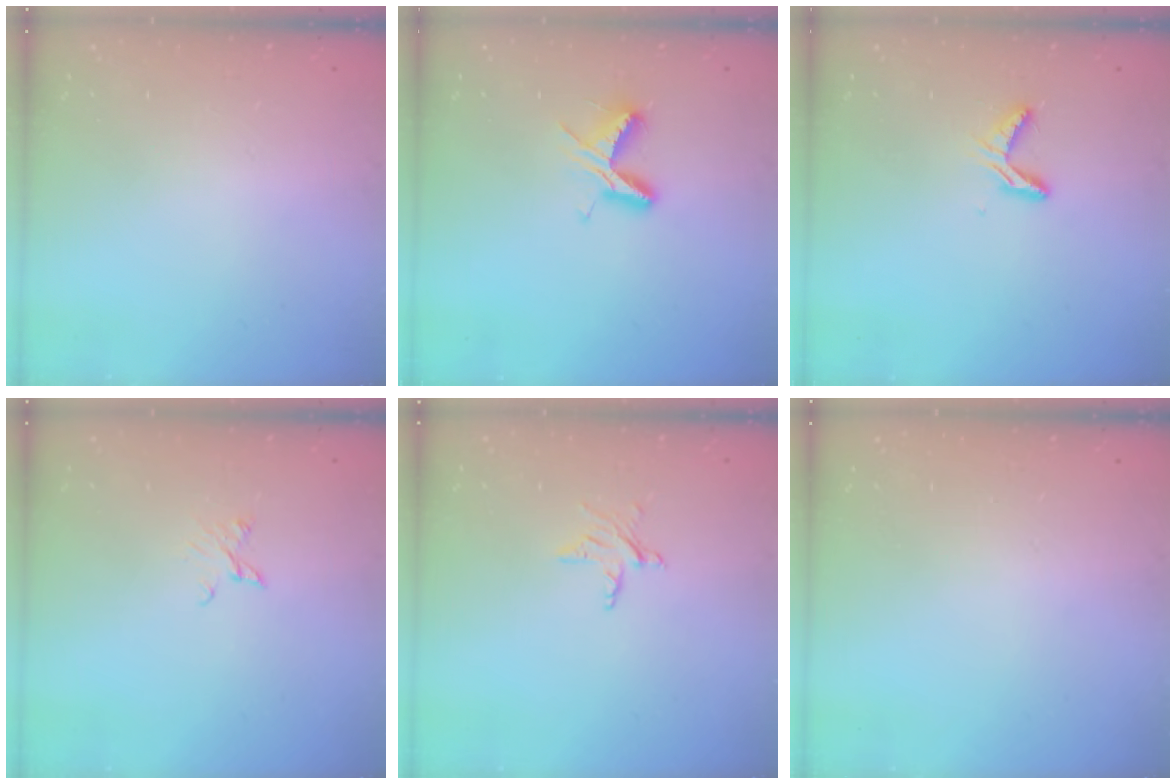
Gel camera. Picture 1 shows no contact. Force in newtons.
{"total": 5.9, "press": 5.9, "slide": 0.5}
{"total": 5.2, "press": 5.2, "slide": 0.4}
{"total": 2.5, "press": 2.5, "slide": 0.3}
{"total": 3.7, "press": 3.7, "slide": 0.2}
{"total": 0.0}